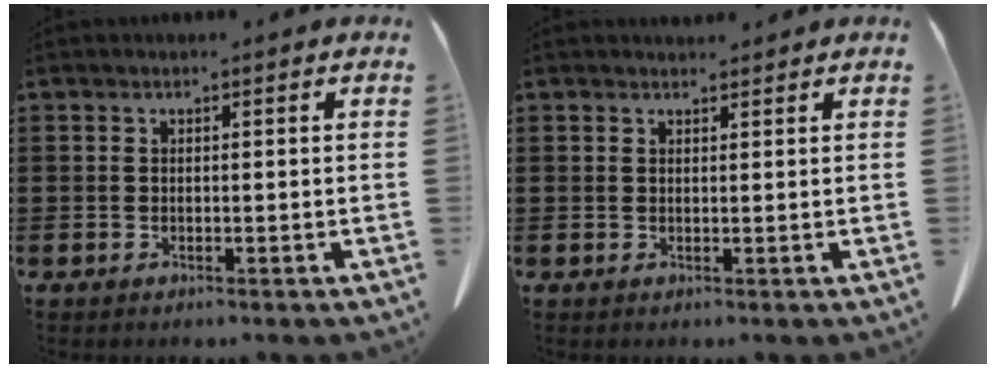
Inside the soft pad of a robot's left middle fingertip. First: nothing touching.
{"total": 1.0, "force": [1.0, 0.2, 0.2], "torque": [-0.005, 0.002, 0.019]}